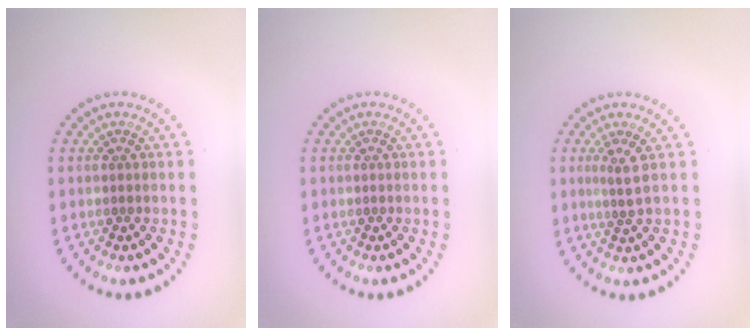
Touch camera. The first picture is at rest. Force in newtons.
{"total": 0.0}
{"total": 1.6, "press": 1.1, "slide": 1.1}